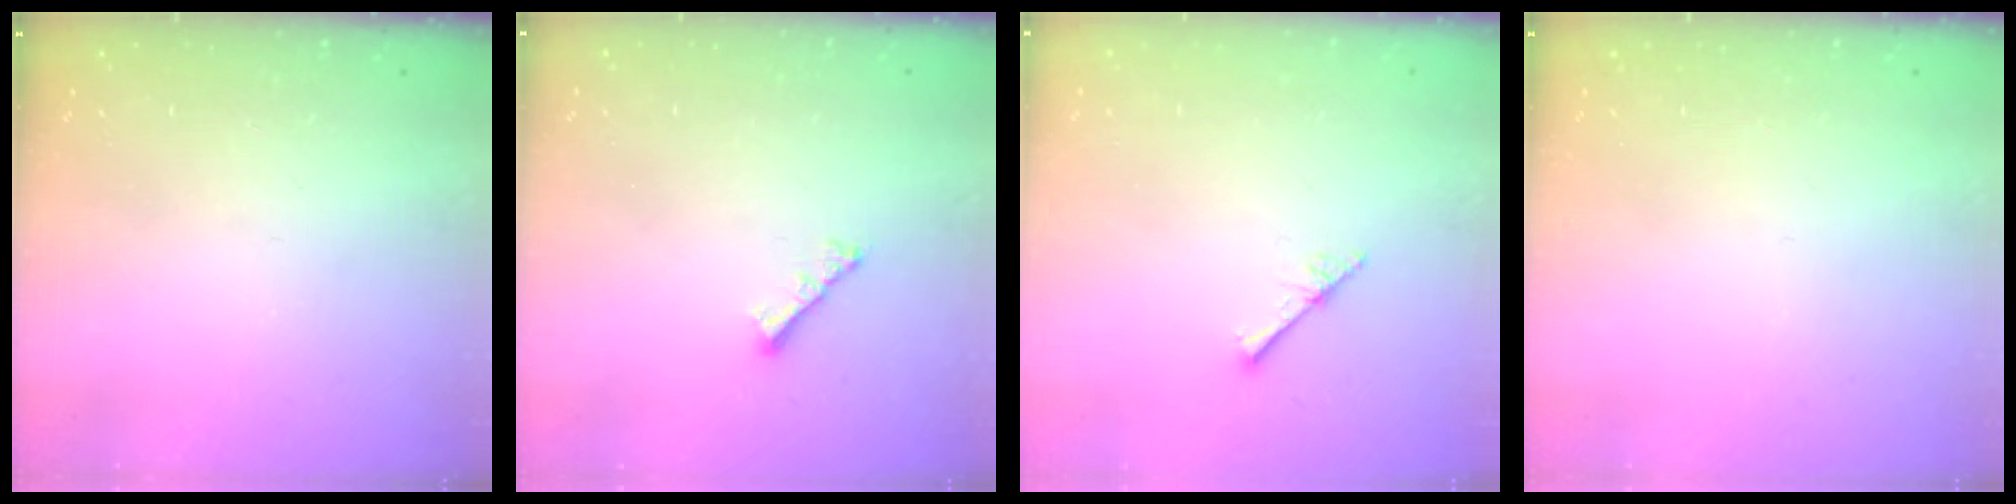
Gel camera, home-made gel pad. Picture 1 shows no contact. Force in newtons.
{"total": 2.8, "press": 2.7, "slide": 0.6}
{"total": 2.3, "press": 2.3, "slide": 0.2}
{"total": 0.0}